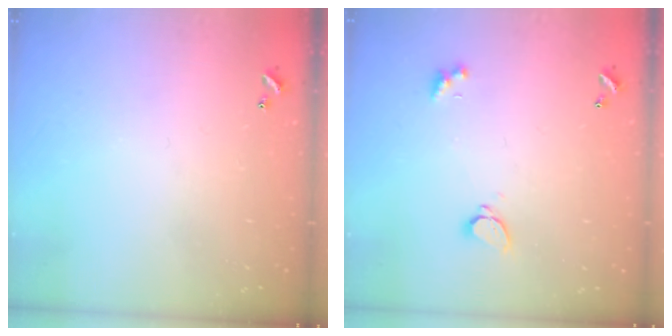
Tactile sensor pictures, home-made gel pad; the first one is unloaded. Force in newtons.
{"total": 1.7, "press": 1.7, "slide": 0.3}